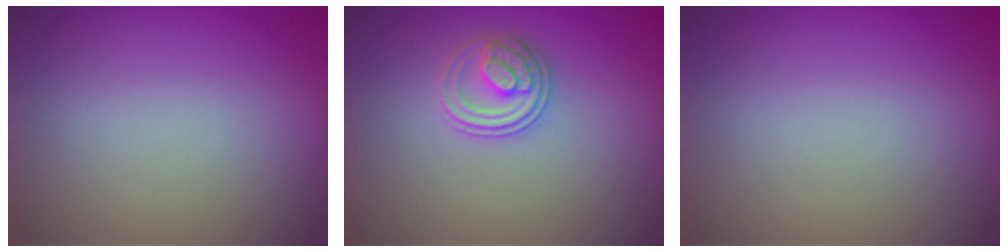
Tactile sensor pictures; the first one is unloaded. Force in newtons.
{"total": 2.7, "press": 2.6, "slide": 0.5}
{"total": 0.0}